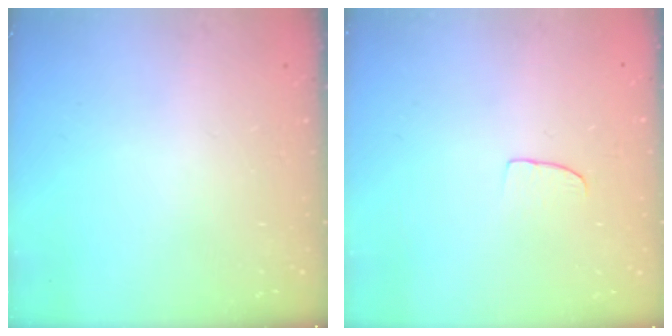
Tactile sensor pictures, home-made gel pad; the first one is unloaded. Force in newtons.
{"total": 4.2, "press": 4.2, "slide": 0.3}